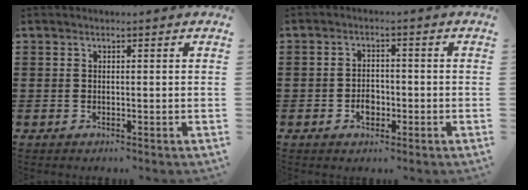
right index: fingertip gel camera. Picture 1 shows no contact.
{"total": 3.0, "force": [-1.1, 2.0, 1.9], "torque": [-0.029, -0.001, -0.022]}